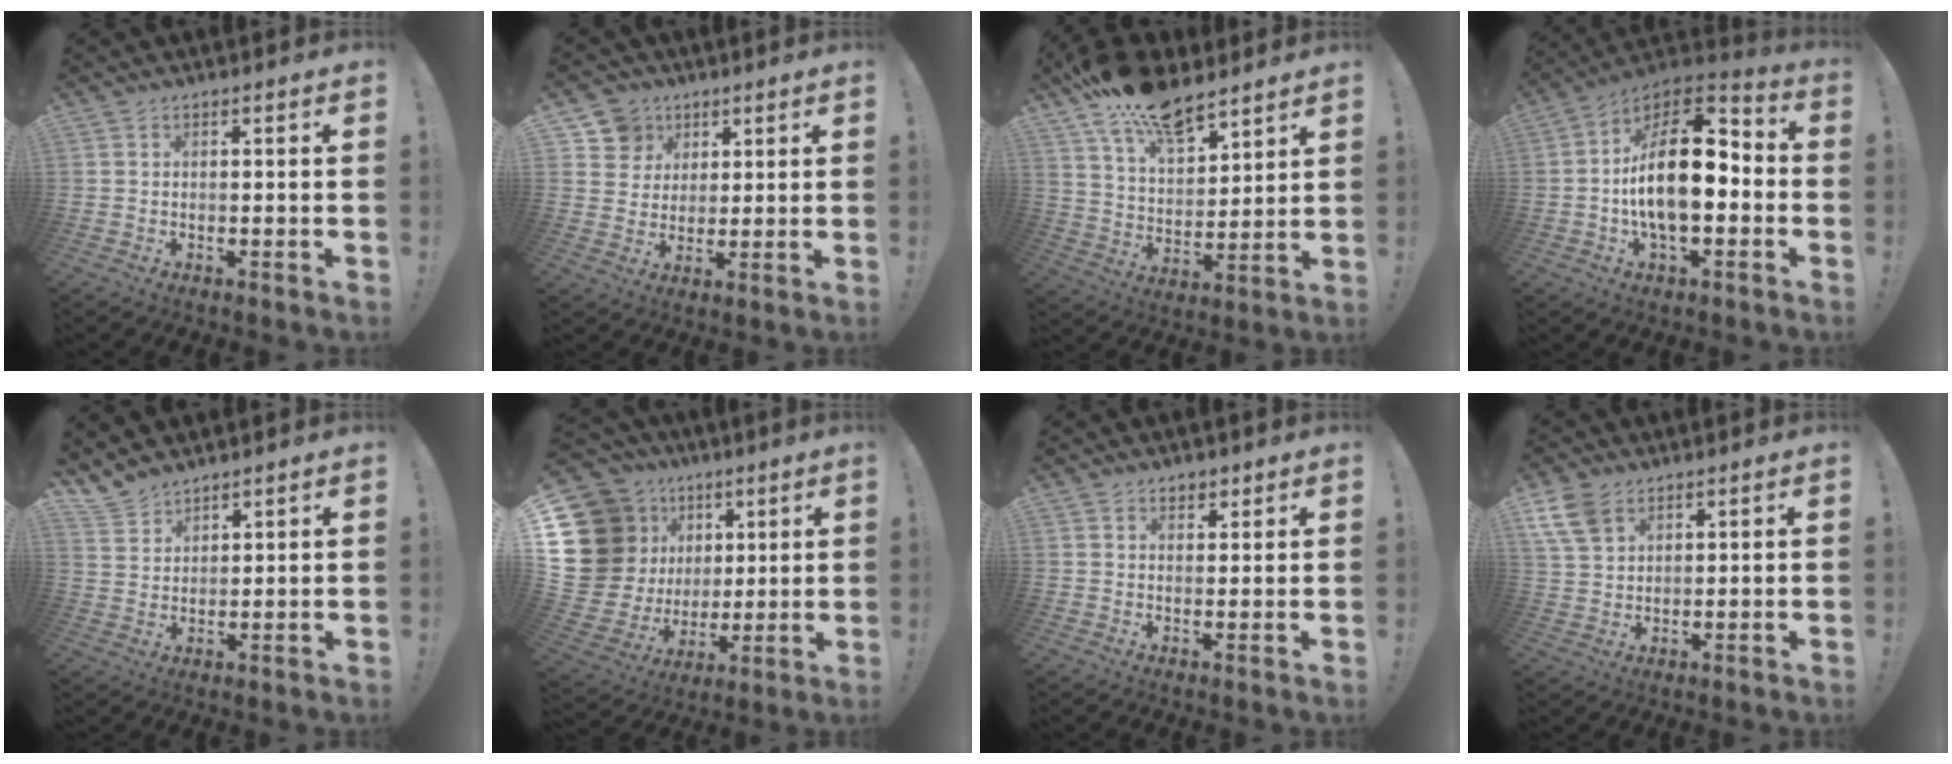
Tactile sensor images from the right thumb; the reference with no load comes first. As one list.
[{"total": 9.0, "force": [4.5, 7.8, 1.2], "torque": [-0.021, -0.030, 0.092]}, {"total": 16.6, "force": [12.7, 7.2, 7.9], "torque": [-0.141, -0.080, 0.230]}, {"total": 19.2, "force": [-1.3, 9.7, 16.6], "torque": [-0.289, 0.007, -0.024]}, {"total": 6.0, "force": [5.3, 2.6, 0.9], "torque": [-0.027, -0.038, 0.106]}, {"total": 20.4, "force": [6.6, 16.8, 9.7], "torque": [-0.201, -0.049, 0.172]}, {"total": 2.8, "force": [2.0, 1.8, 0.6], "torque": [0.001, -0.009, 0.034]}, {"total": 8.7, "force": [4.9, 5.3, 4.7], "torque": [-0.094, -0.012, 0.099]}]